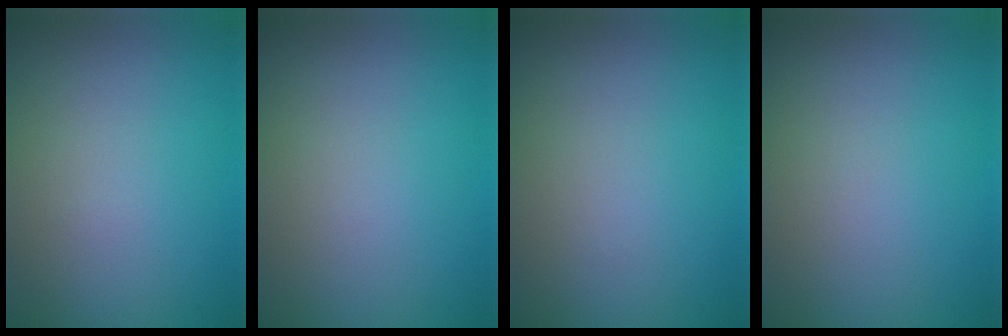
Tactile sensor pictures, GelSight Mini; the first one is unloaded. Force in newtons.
{"total": 0.0}
{"total": 0.0}
{"total": 0.5, "press": 0.5, "slide": 0.1}